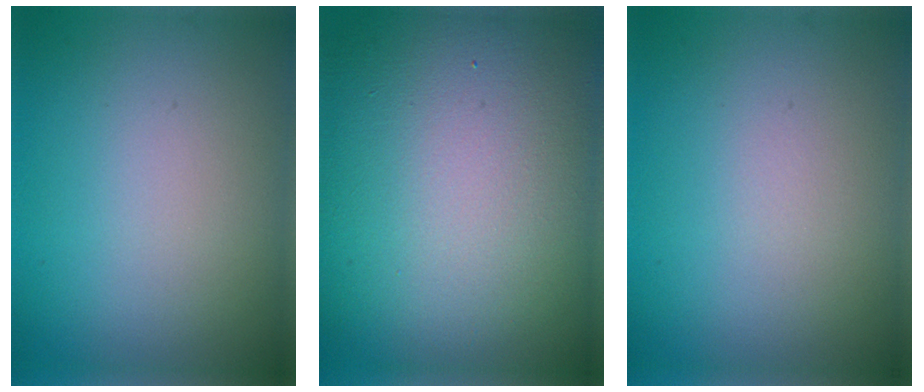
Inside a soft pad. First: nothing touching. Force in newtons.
{"total": 20.1, "press": 20.0, "slide": 1.2}
{"total": 0.0}